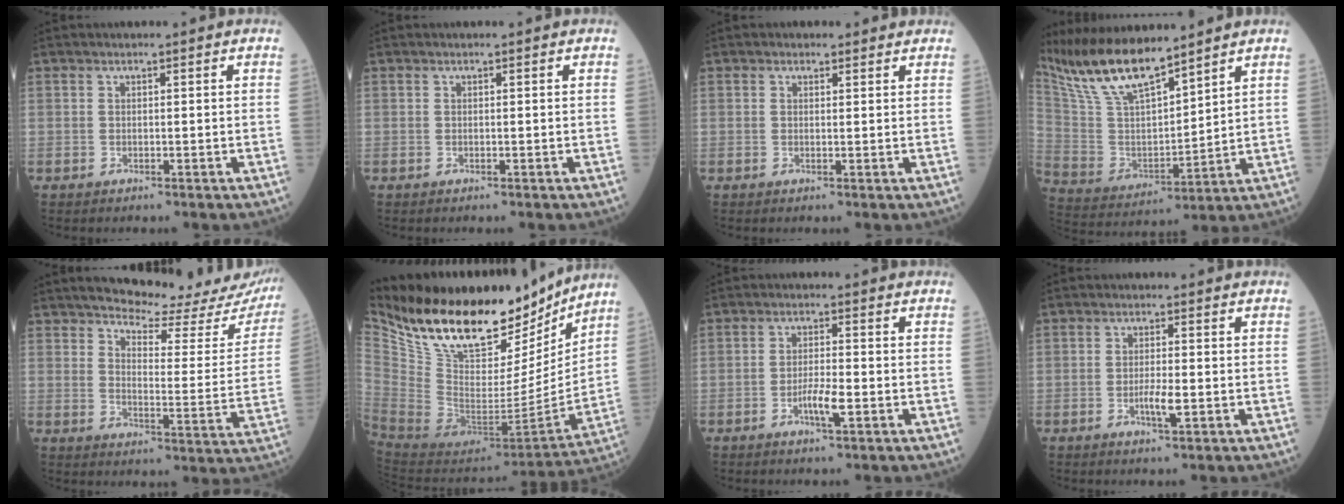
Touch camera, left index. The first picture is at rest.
{"total": 0.0}
{"total": 1.2, "force": [0.9, 0.8, 0.2], "torque": [-0.001, 0.002, 0.007]}
{"total": 14.1, "force": [12.0, 2.1, 7.1], "torque": [-0.149, 0.003, 0.241]}
{"total": 20.1, "force": [18.9, 2.4, 6.4], "torque": [-0.082, -0.087, 0.221]}
{"total": 29.3, "force": [23.2, 10.3, 14.6], "torque": [-0.276, -0.010, 0.375]}
{"total": 3.7, "force": [-1.5, 0.4, 3.3], "torque": [-0.065, -0.003, -0.030]}
{"total": 2.9, "force": [-0.9, 0.5, 2.7], "torque": [-0.053, -0.003, -0.016]}